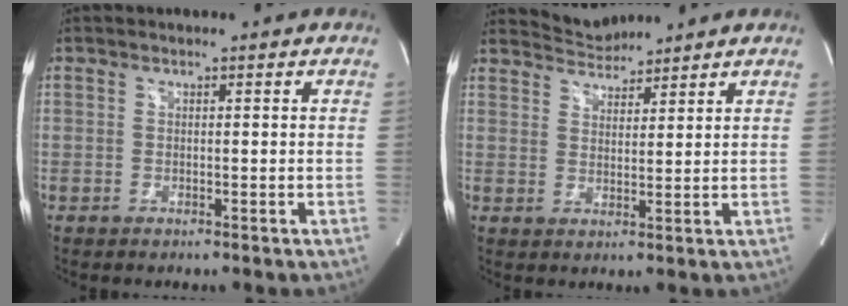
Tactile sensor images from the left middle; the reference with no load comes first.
{"total": 4.4, "force": [4.3, 0.5, -0.1], "torque": [-0.003, 0.009, 0.079]}